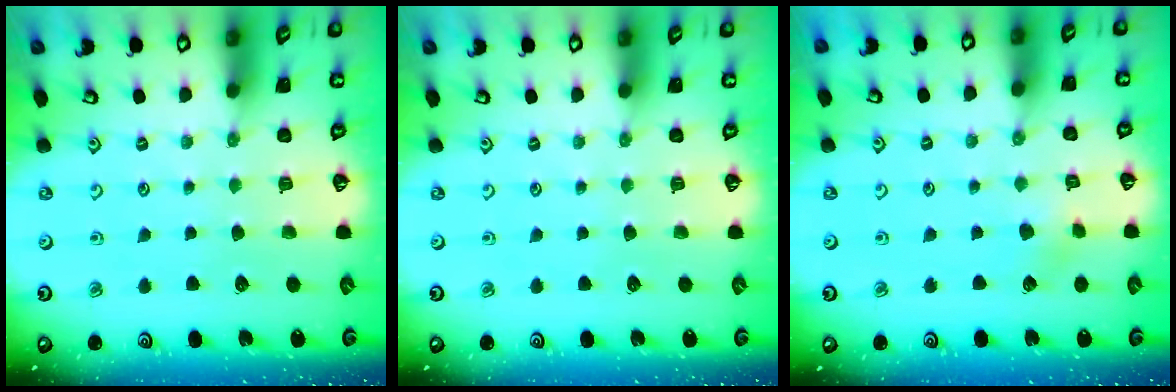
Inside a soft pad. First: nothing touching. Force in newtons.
{"total": 0.0}
{"total": 3.2, "press": 3.1, "slide": 0.3}